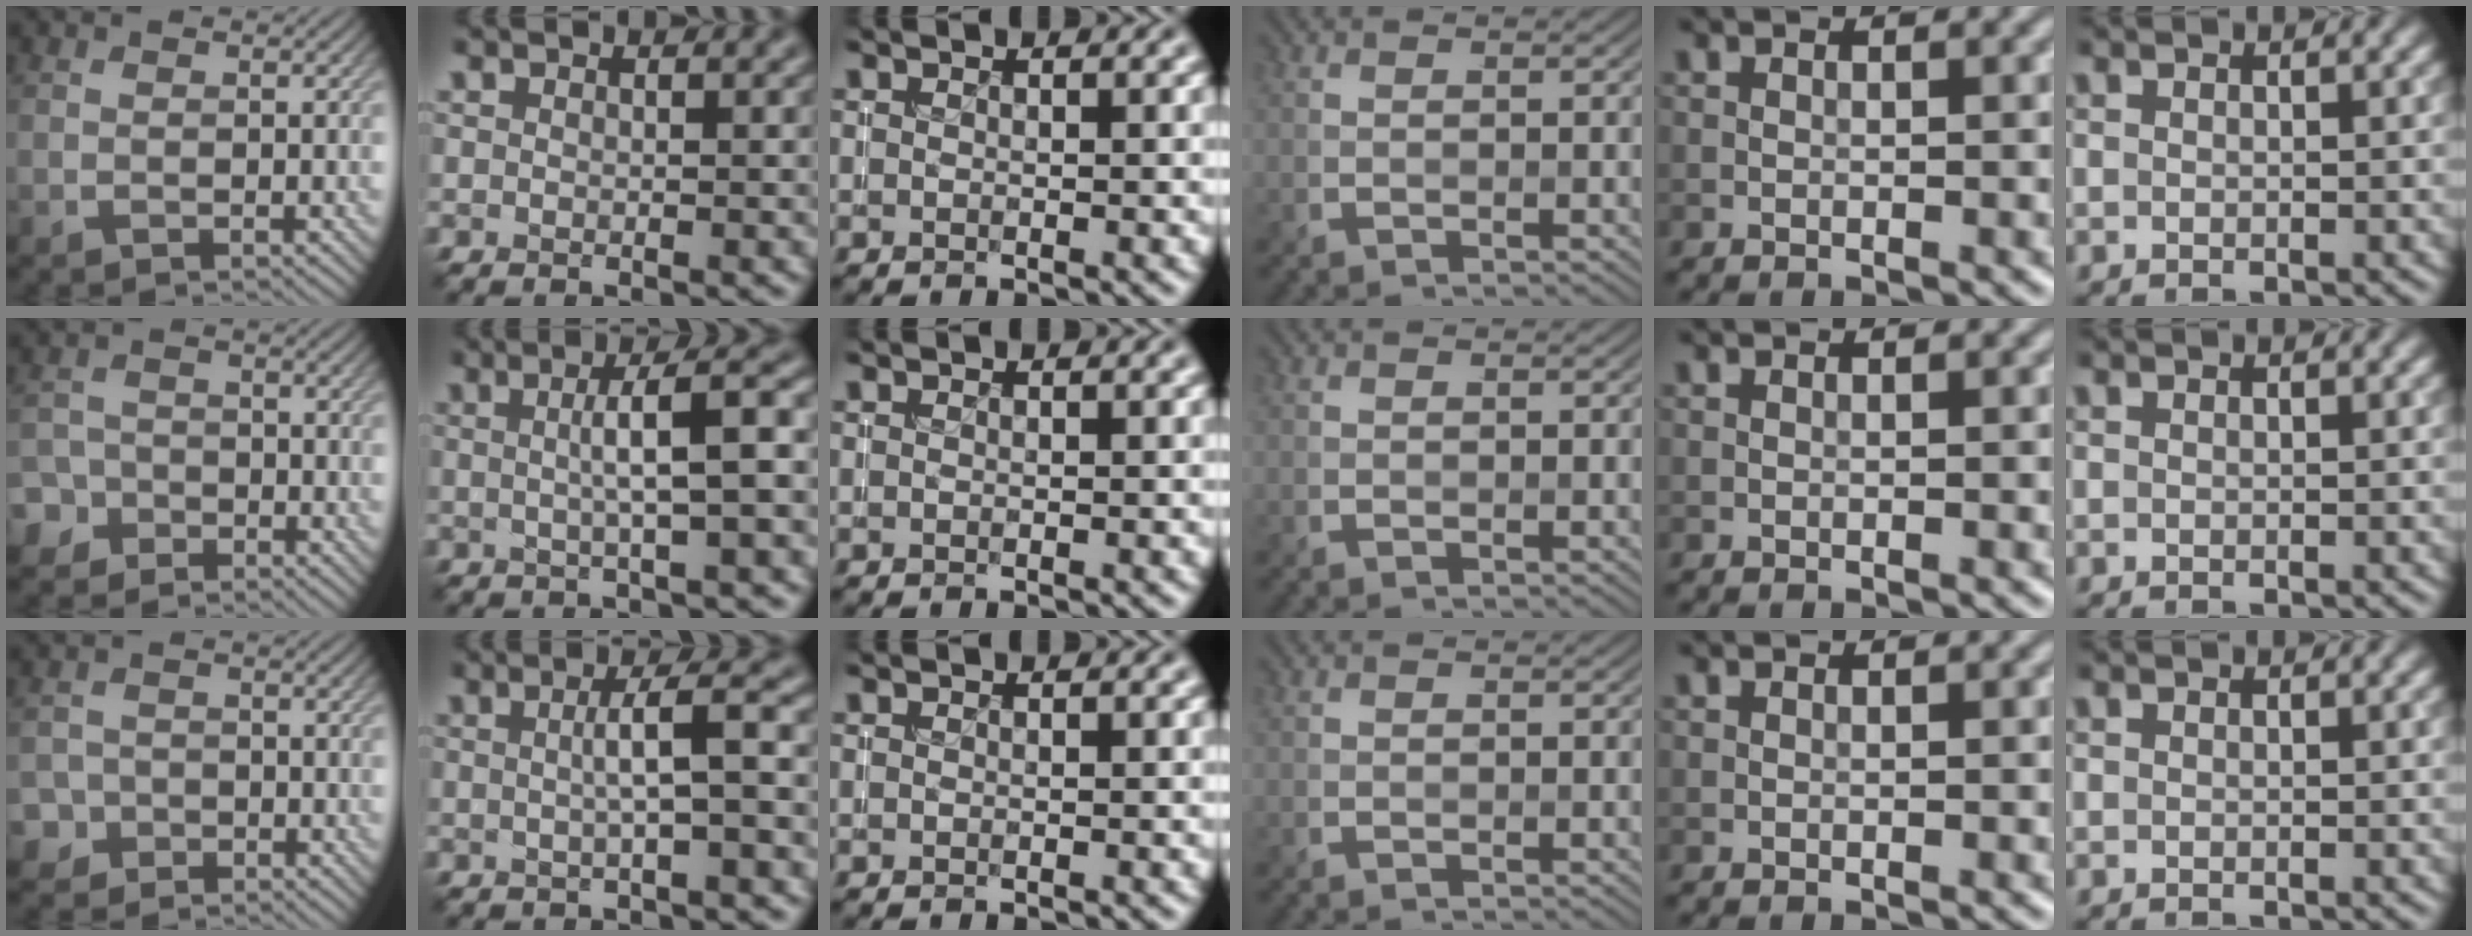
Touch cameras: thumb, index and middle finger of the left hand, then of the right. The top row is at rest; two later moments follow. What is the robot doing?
{"motion": "insert", "object": "coin"}